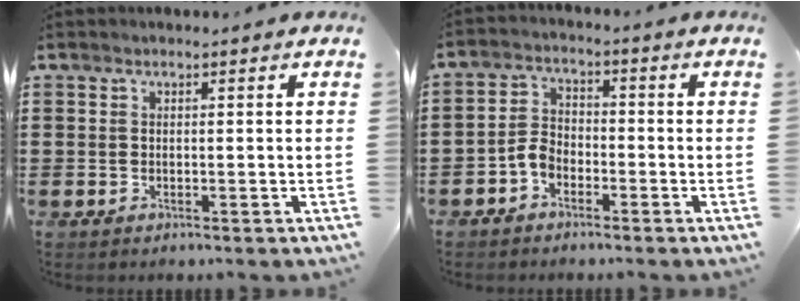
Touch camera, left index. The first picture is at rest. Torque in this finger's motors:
{"motor_torque": [0.85, 0.36, 0.37, 0.07]}